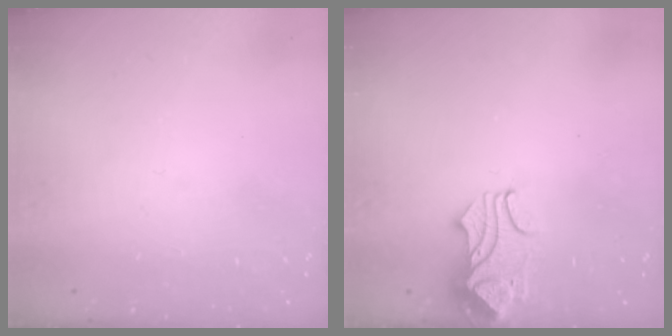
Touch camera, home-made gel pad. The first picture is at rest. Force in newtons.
{"total": 2.5, "press": 2.4, "slide": 0.6}